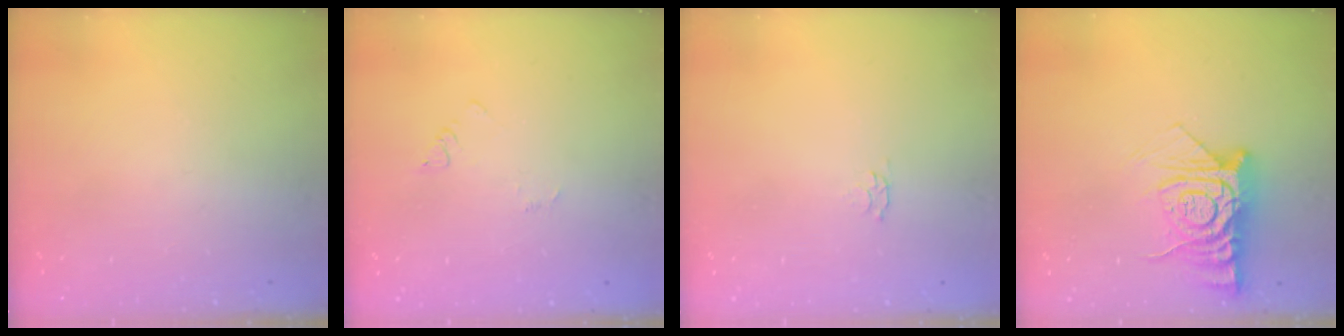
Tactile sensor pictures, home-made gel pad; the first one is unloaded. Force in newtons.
{"total": 2.4, "press": 2.4, "slide": 0.3}
{"total": 2.8, "press": 2.7, "slide": 0.5}
{"total": 12.8, "press": 12.8, "slide": 1.0}